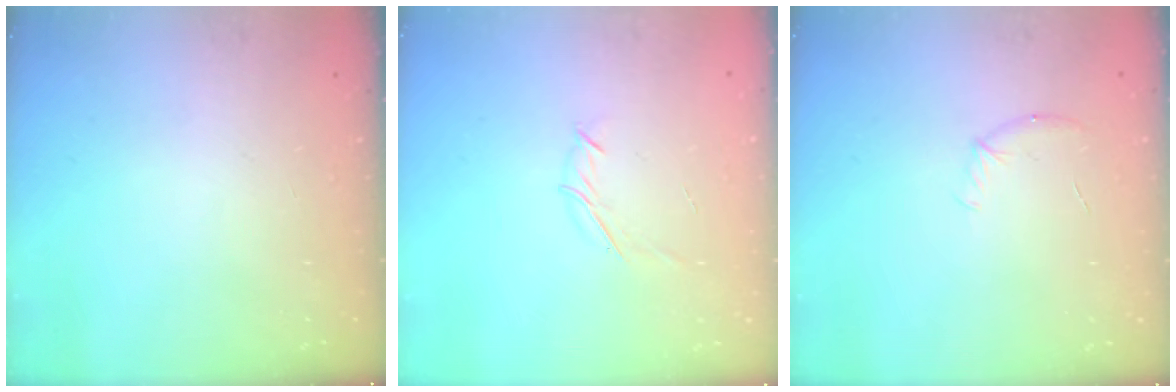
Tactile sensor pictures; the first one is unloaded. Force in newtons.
{"total": 3.9, "press": 3.8, "slide": 0.8}
{"total": 5.5, "press": 5.3, "slide": 1.4}